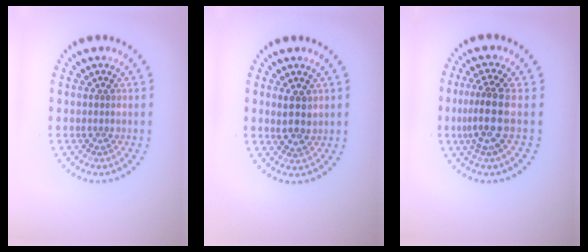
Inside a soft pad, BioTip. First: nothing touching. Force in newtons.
{"total": 2.3, "press": 2.2, "slide": 0.7}
{"total": 3.5, "press": 2.7, "slide": 2.3}